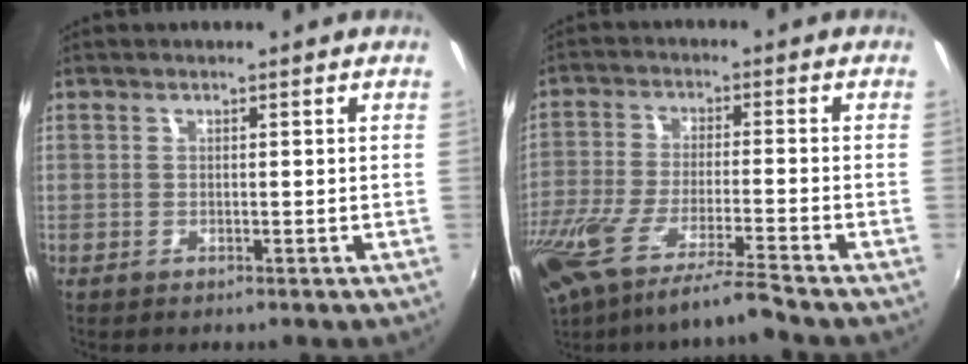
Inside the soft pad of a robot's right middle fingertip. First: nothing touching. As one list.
[{"total": 14.6, "force": [-11.5, 0.1, 9.0], "torque": [-0.184, -0.052, -0.203]}]